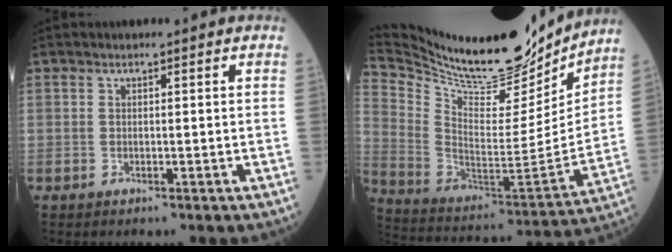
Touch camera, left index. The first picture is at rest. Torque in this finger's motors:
{"motor_torque": [0.99, -1.15, 0.16, 0.03]}